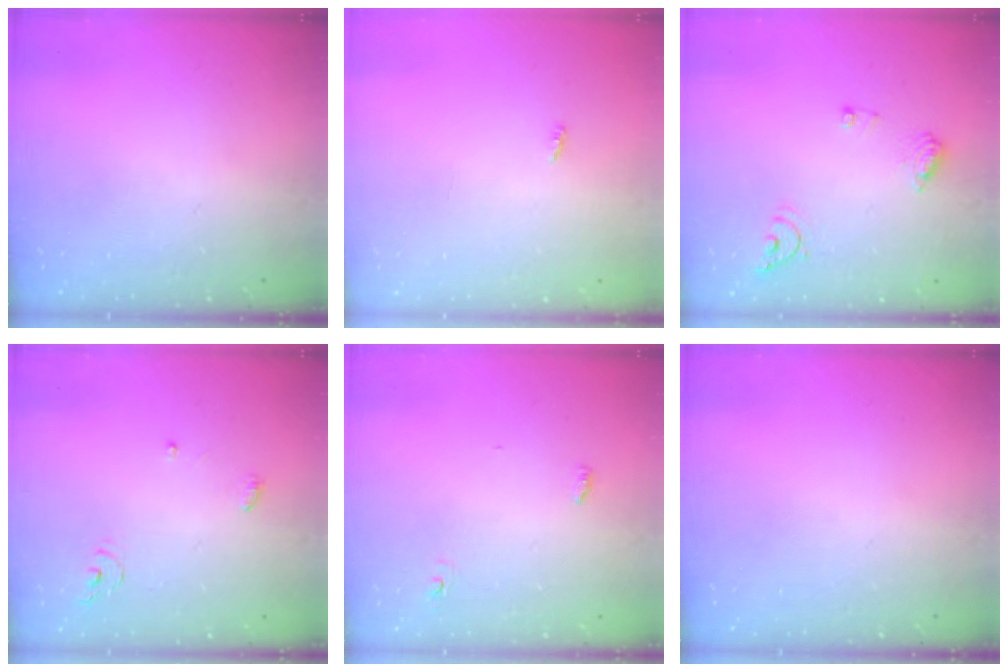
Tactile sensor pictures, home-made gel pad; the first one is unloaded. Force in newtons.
{"total": 1.9, "press": 1.9, "slide": 0.2}
{"total": 8.3, "press": 8.2, "slide": 0.9}
{"total": 4.2, "press": 4.1, "slide": 0.3}
{"total": 3.6, "press": 3.5, "slide": 0.9}
{"total": 0.0}